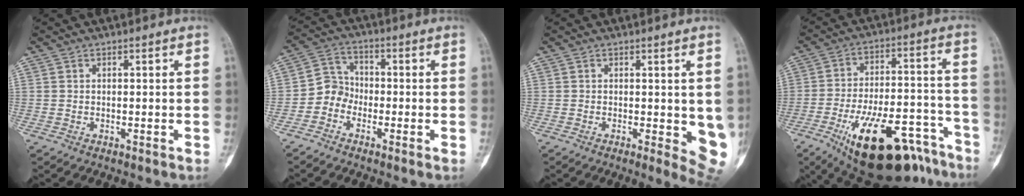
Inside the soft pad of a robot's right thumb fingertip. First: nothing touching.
{"total": 4.8, "force": [-2.3, 4.0, 1.4], "torque": [-0.001, 0.019, -0.058]}
{"total": 6.1, "force": [-0.3, 2.1, 5.7], "torque": [-0.054, -0.013, -0.004]}
{"total": 25.1, "force": [-15.6, 10.0, 16.9], "torque": [-0.220, 0.075, -0.236]}